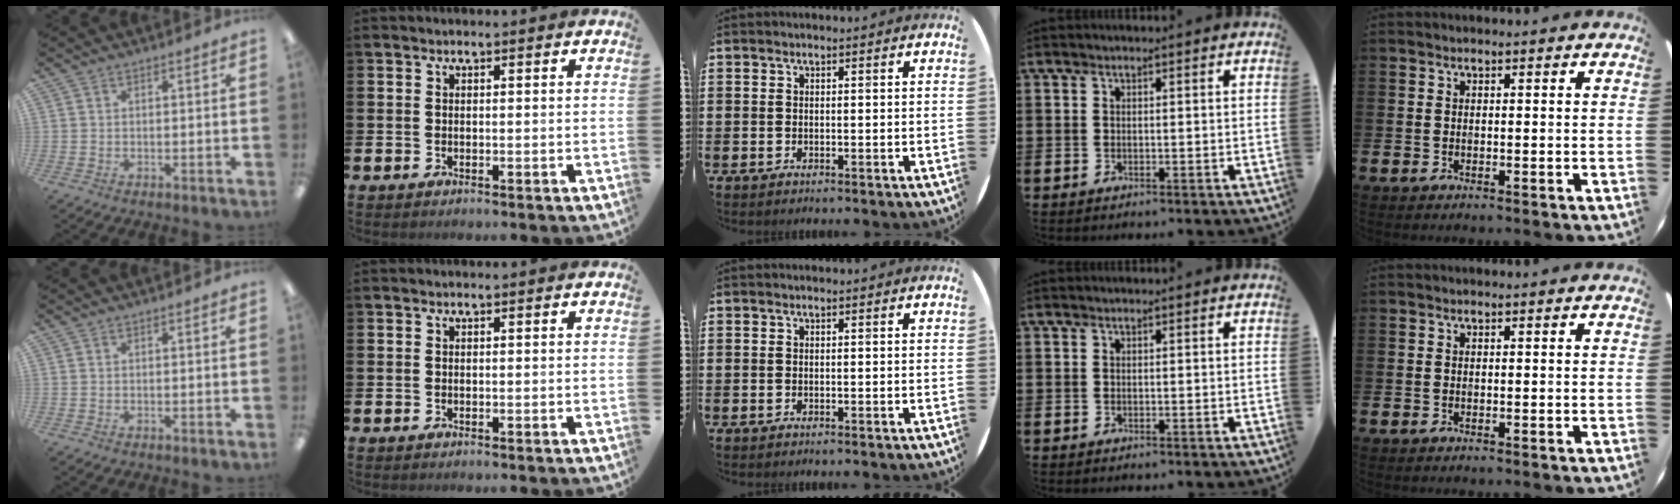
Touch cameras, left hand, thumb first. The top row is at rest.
{}